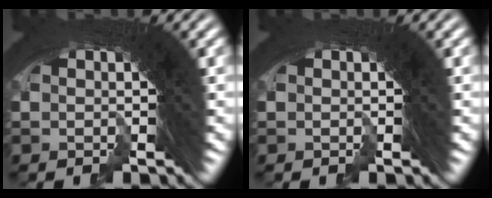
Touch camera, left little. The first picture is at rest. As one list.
[{"total": 0.0}]